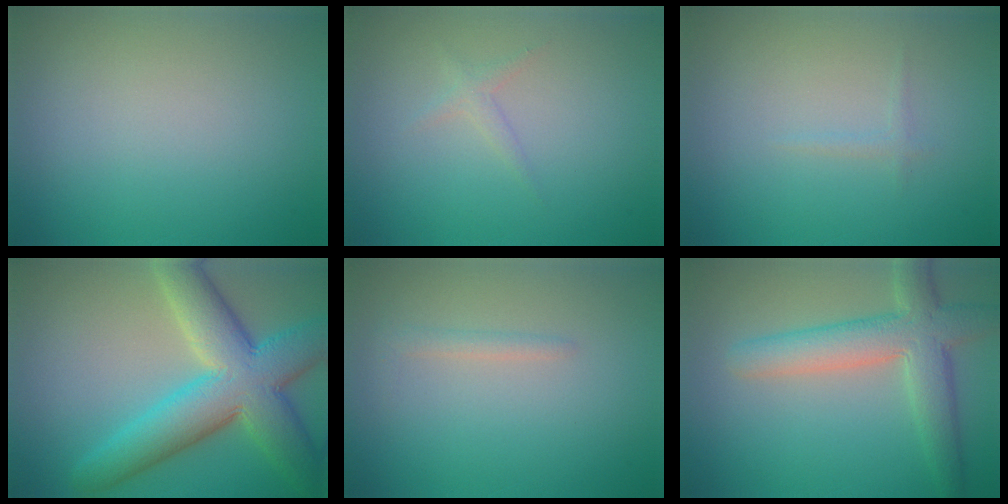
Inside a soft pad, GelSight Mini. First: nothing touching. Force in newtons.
{"total": 0.9, "press": 0.9, "slide": 0.0}
{"total": 0.6, "press": 0.6, "slide": 0.0}
{"total": 10.1, "press": 10.1, "slide": 0.5}
{"total": 0.9, "press": 0.9, "slide": 0.1}
{"total": 5.8, "press": 5.8, "slide": 0.4}